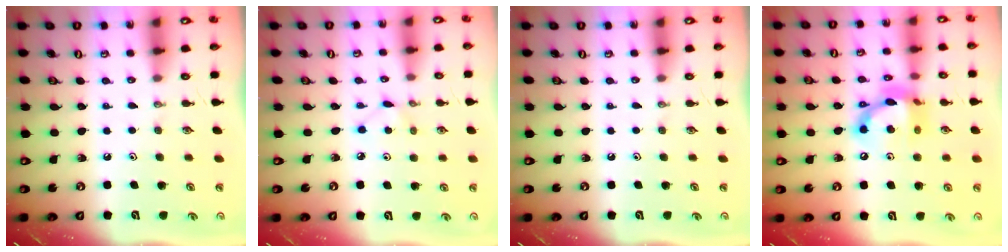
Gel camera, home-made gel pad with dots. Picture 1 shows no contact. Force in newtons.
{"total": 4.1, "press": 4.1, "slide": 0.4}
{"total": 0.0}
{"total": 14.0, "press": 13.9, "slide": 1.3}